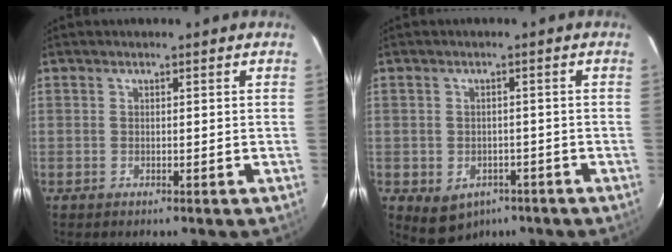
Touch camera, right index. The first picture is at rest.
{"total": 6.4, "force": [-3.4, 4.9, 2.3], "torque": [-0.044, 0.002, -0.029]}